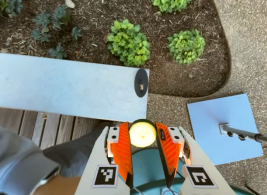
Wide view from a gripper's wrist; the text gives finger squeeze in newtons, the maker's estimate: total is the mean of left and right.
{"total": 10.1, "left": 11.3, "right": 9.0}